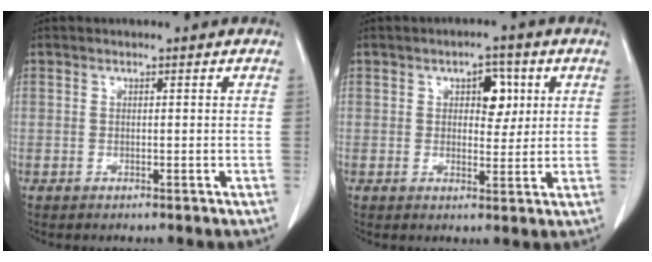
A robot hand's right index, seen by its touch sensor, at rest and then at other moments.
{"total": 4.6, "force": [1.5, 2.6, 3.5], "torque": [-0.044, 0.009, 0.022]}